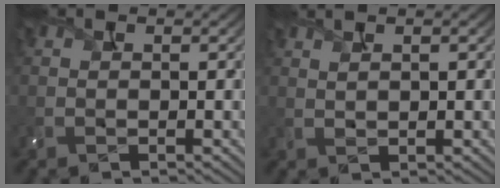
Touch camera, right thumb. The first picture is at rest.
{"total": 2.2, "force": [1.5, 0.4, 1.5], "torque": [-0.027, -0.003, 0.025]}